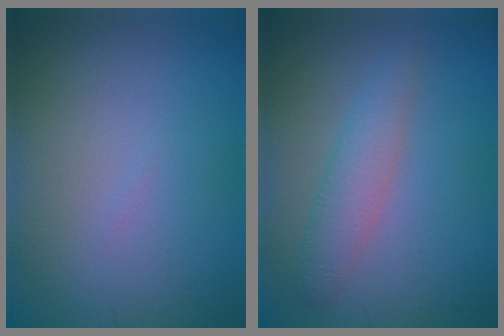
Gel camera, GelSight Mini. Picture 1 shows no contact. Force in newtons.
{"total": 2.8, "press": 2.8, "slide": 0.0}